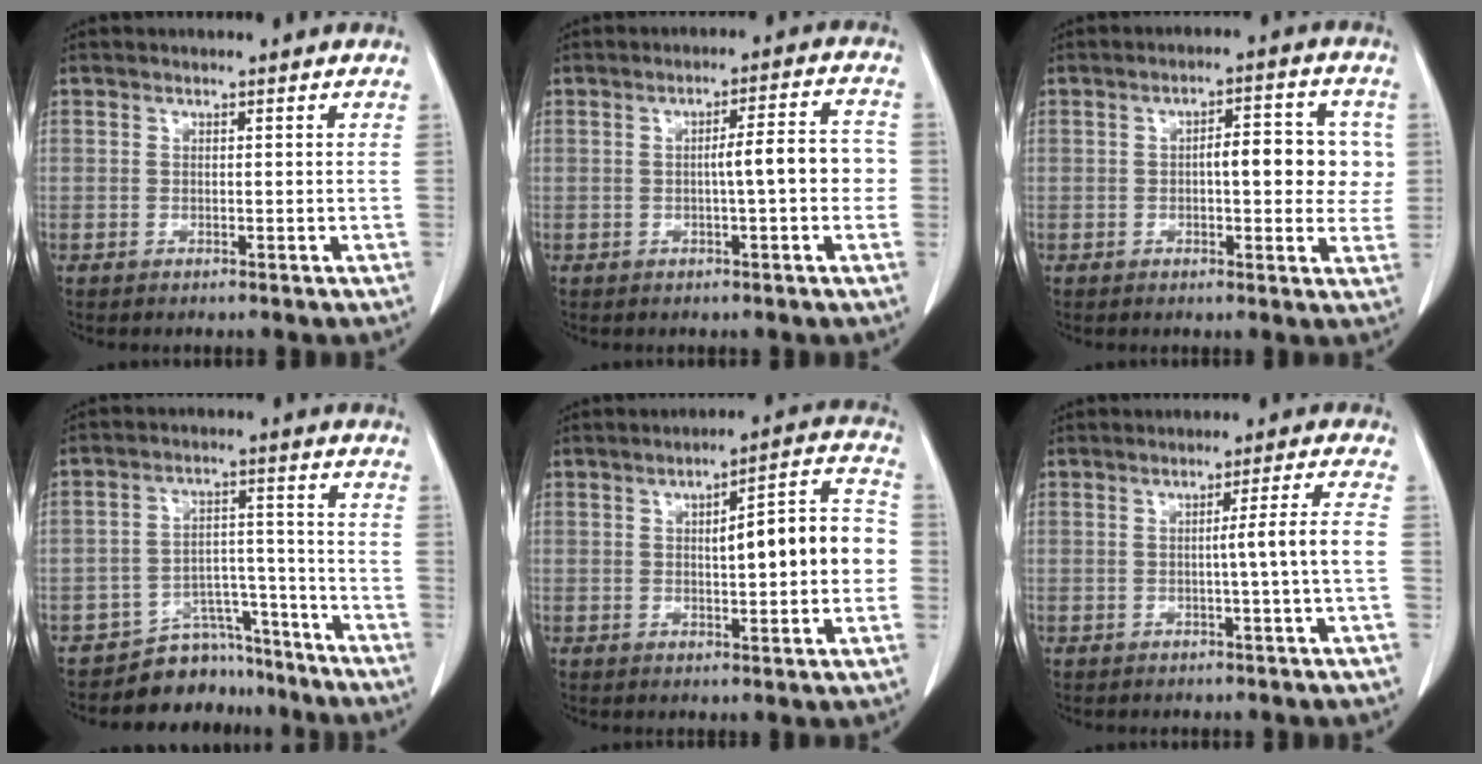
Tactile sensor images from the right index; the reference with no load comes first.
{"total": 6.5, "force": [-0.7, 0.8, 6.4], "torque": [-0.089, 0.022, -0.010]}
{"total": 8.6, "force": [0.6, 3.1, 8.1], "torque": [-0.100, 0.023, 0.007]}
{"total": 8.3, "force": [-7.4, 3.8, -0.2], "torque": [0.022, 0.065, -0.114]}
{"total": 12.0, "force": [0.0, 2.4, 11.7], "torque": [-0.151, 0.034, 0.002]}
{"total": 5.0, "force": [-0.8, -1.3, 4.8], "torque": [-0.066, 0.005, -0.012]}